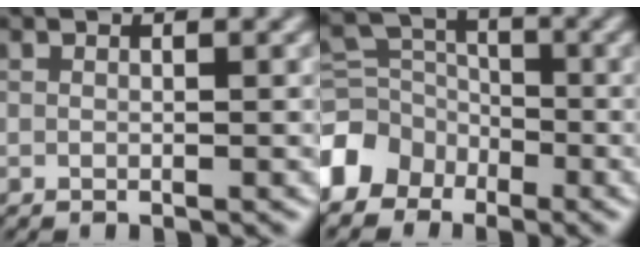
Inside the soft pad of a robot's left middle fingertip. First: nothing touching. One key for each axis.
{"total": 5.9, "fx": -3.6, "fy": 4.3, "fz": 1.8, "tx": -0.037, "ty": 0.003, "tz": -0.083}